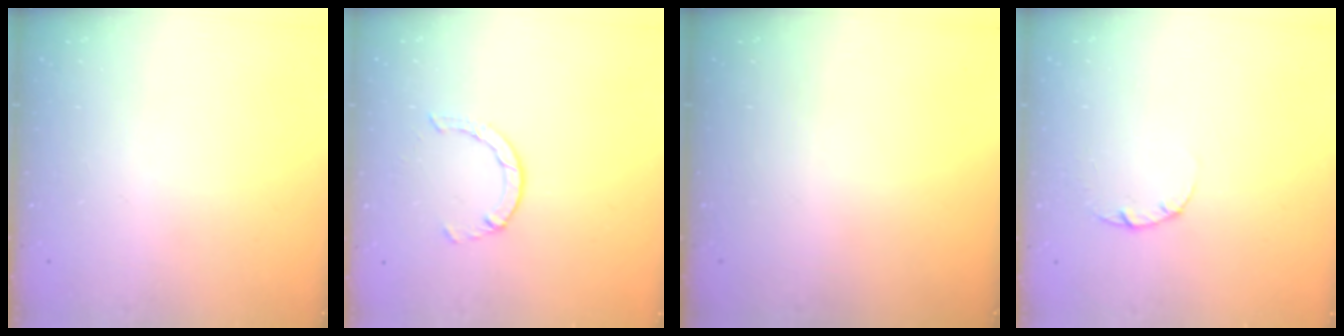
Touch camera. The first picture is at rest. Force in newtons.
{"total": 2.9, "press": 2.9, "slide": 0.4}
{"total": 0.0}
{"total": 2.2, "press": 2.2, "slide": 0.3}